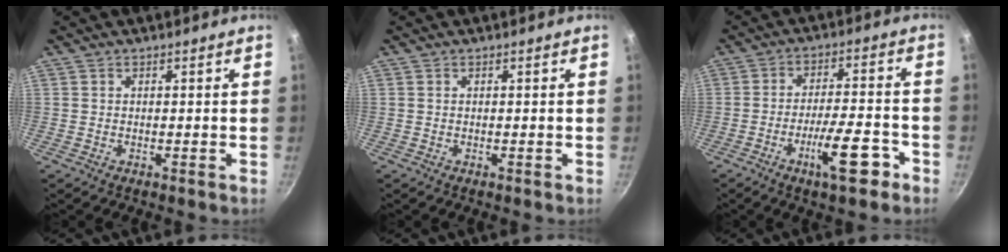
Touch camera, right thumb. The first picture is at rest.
{"total": 0.0}
{"total": 10.4, "force": [-5.3, 2.9, 8.5], "torque": [-0.123, 0.033, -0.085]}